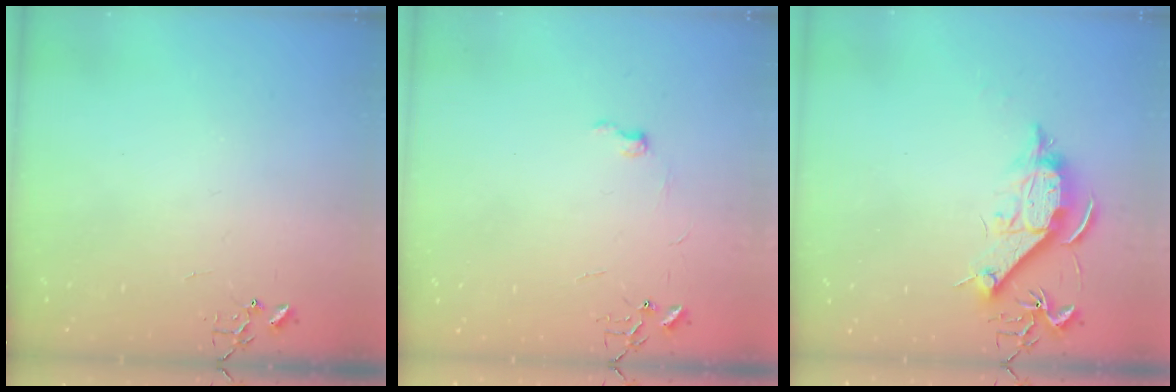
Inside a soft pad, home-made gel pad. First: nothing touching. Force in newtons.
{"total": 5.8, "press": 5.7, "slide": 0.7}
{"total": 11.3, "press": 11.3, "slide": 0.0}